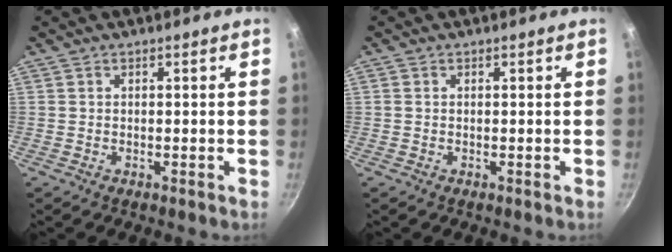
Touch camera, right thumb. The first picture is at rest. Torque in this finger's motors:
{"motor_torque": [-0.01, 0.02, -0.39, -0.05, 0.02]}